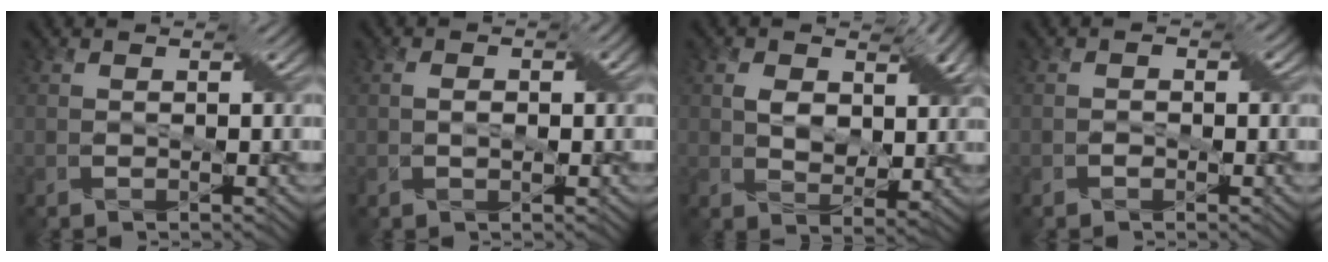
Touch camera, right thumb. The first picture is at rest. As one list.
[{"total": 2.3, "force": [0.0, 1.4, 1.8], "torque": [-0.028, -0.001, 0.005]}, {"total": 6.5, "force": [2.1, 4.3, 4.4], "torque": [-0.083, -0.008, 0.037]}, {"total": 1.2, "force": [-0.5, 0.9, 0.7], "torque": [-0.011, 0.000, -0.010]}]